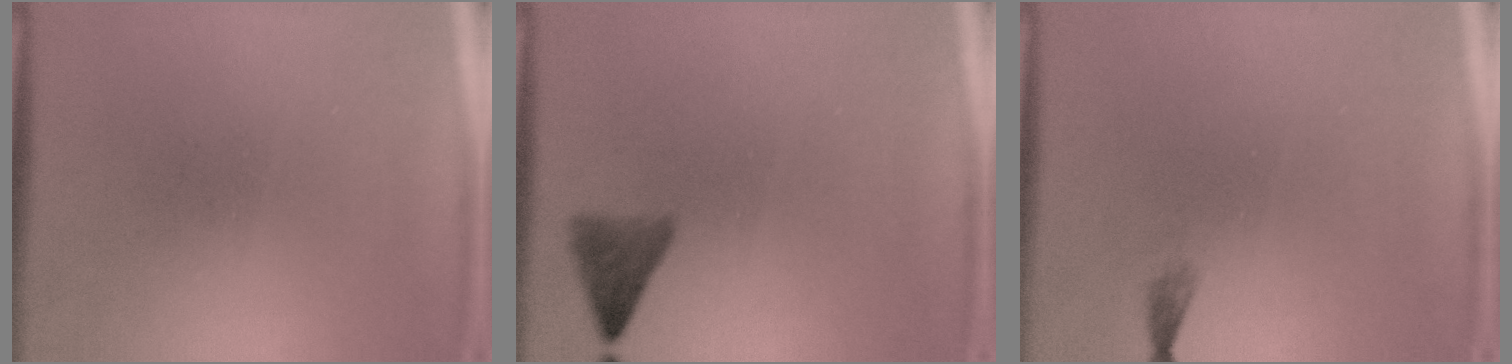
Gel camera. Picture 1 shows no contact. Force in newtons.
{"total": 2.8}
{"total": 0.7}